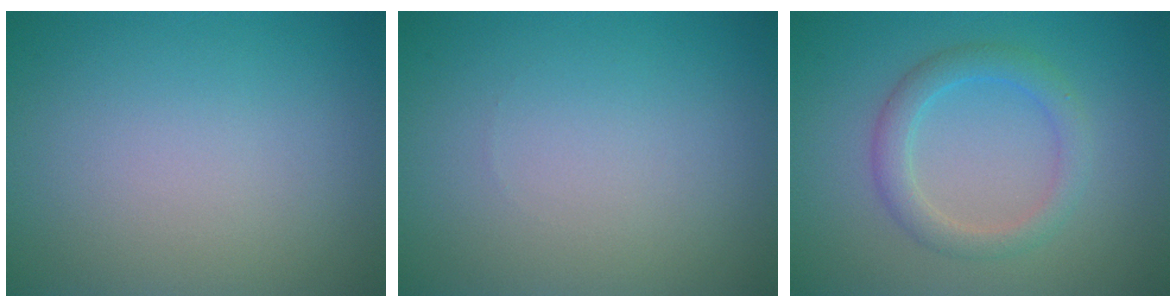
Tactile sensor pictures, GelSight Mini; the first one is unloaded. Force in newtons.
{"total": 0.0}
{"total": 2.9, "press": 2.9, "slide": 0.3}